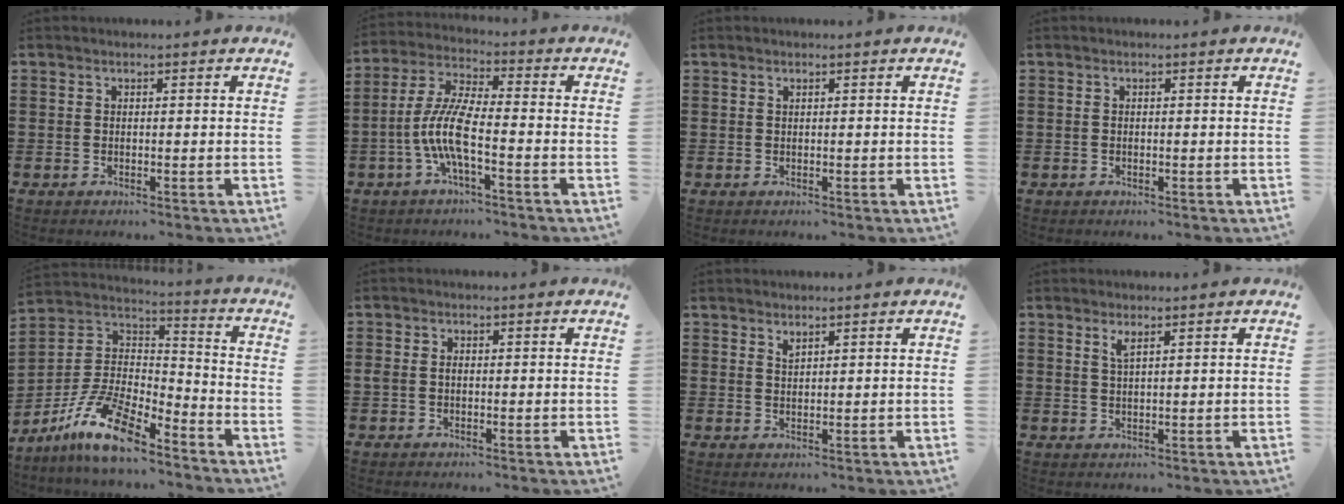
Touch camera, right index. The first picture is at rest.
{"total": 8.3, "force": [-2.7, 1.9, 7.7], "torque": [-0.186, -0.017, -0.059]}
{"total": 0.0}
{"total": 0.0}
{"total": 12.7, "force": [-9.2, 4.0, 7.8], "torque": [-0.176, 0.023, -0.183]}
{"total": 1.2, "force": [-0.2, 0.8, 0.9], "torque": [-0.018, 0.004, -0.004]}
{"total": 1.2, "force": [1.1, 0.3, 0.4], "torque": [-0.008, 0.000, 0.021]}
{"total": 1.8, "force": [1.2, 0.2, 1.3], "torque": [-0.028, 0.001, 0.020]}